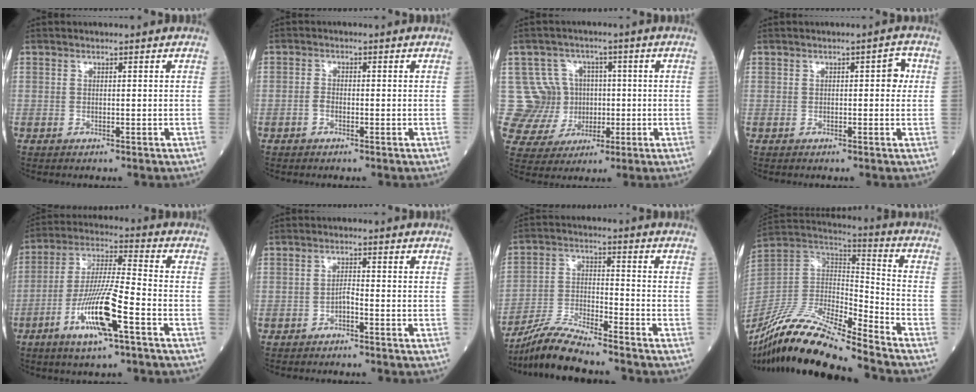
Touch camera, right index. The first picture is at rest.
{"total": 1.3, "force": [-0.6, 0.7, 0.9], "torque": [-0.016, 0.003, -0.012]}
{"total": 9.5, "force": [0.8, 9.5, 0.7], "torque": [-0.022, 0.038, 0.028]}
{"total": 2.2, "force": [0.3, 1.0, 2.0], "torque": [-0.016, 0.009, 0.001]}
{"total": 12.8, "force": [-5.6, 0.8, 11.5], "torque": [-0.229, -0.010, -0.102]}
{"total": 1.4, "force": [-1.0, 0.2, 0.9], "torque": [-0.015, 0.002, -0.019]}
{"total": 9.4, "force": [-8.7, -0.1, 3.7], "torque": [-0.075, -0.015, -0.164]}
{"total": 19.4, "force": [-16.2, 1.1, 10.6], "torque": [-0.223, -0.005, -0.308]}